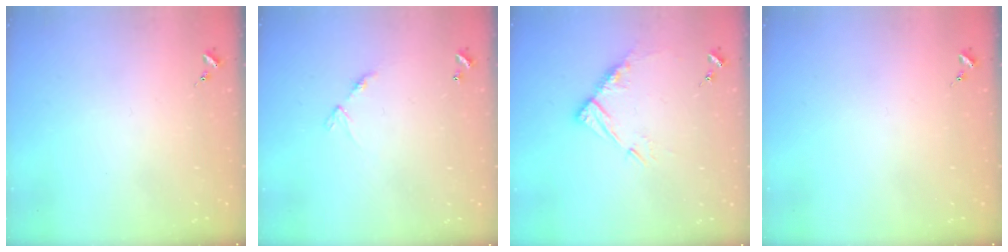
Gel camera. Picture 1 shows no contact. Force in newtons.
{"total": 6.2, "press": 6.2, "slide": 0.7}
{"total": 10.2, "press": 10.1, "slide": 0.9}
{"total": 0.0}